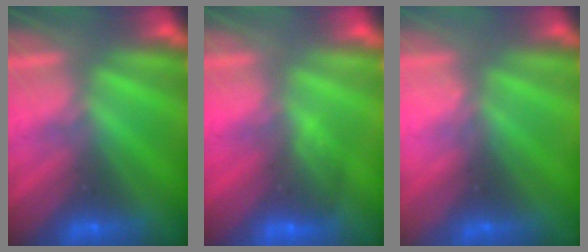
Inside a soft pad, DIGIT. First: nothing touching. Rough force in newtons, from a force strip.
{"total": 3.0}
{"total": 2.3}